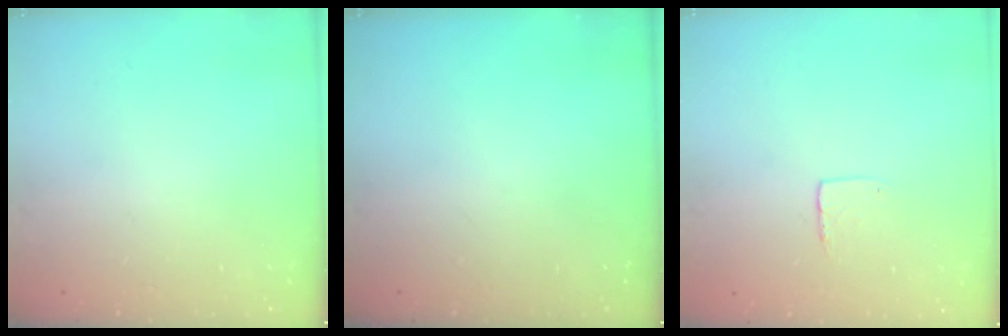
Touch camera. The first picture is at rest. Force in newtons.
{"total": 0.0}
{"total": 4.5, "press": 4.5, "slide": 0.3}